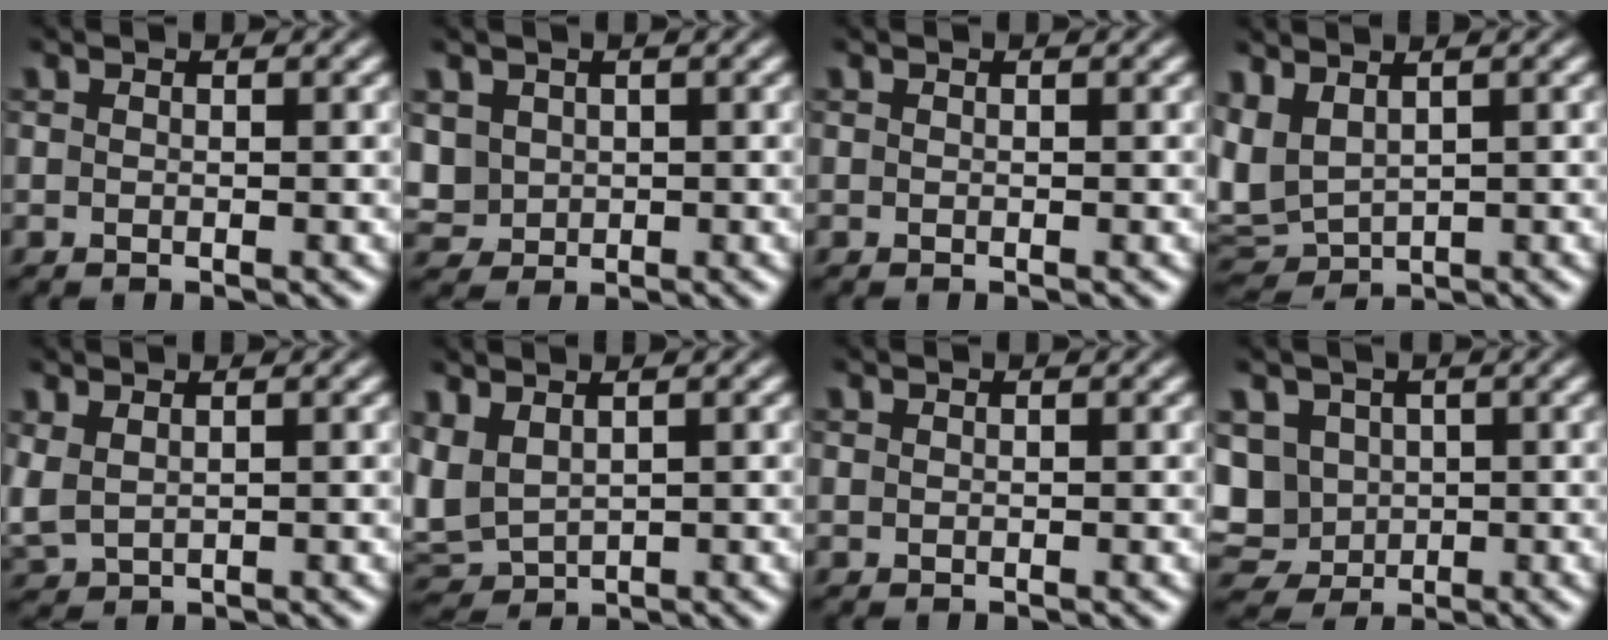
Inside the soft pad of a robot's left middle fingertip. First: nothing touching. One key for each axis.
{"total": 2.6, "fx": 0.6, "fy": 2.3, "fz": 0.9, "tx": -0.030, "ty": -0.004, "tz": 0.019}
{"total": 0.0}
{"total": 4.6, "fx": 1.1, "fy": 2.9, "fz": 3.4, "tx": -0.089, "ty": 0.007, "tz": 0.022}
{"total": 2.3, "fx": 1.0, "fy": 1.3, "fz": 1.6, "tx": -0.047, "ty": 0.001, "tz": 0.029}
{"total": 3.4, "fx": 1.1, "fy": 2.1, "fz": 2.4, "tx": -0.069, "ty": 0.004, "tz": 0.026}
{"total": 0.0}
{"total": 6.4, "fx": 0.3, "fy": 5.5, "fz": 3.4, "tx": -0.075, "ty": 0.002, "tz": -0.002}